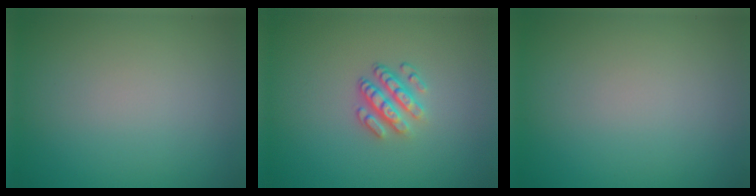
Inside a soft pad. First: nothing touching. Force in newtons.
{"total": 3.3, "press": 2.5, "slide": 2.2}
{"total": 0.0}